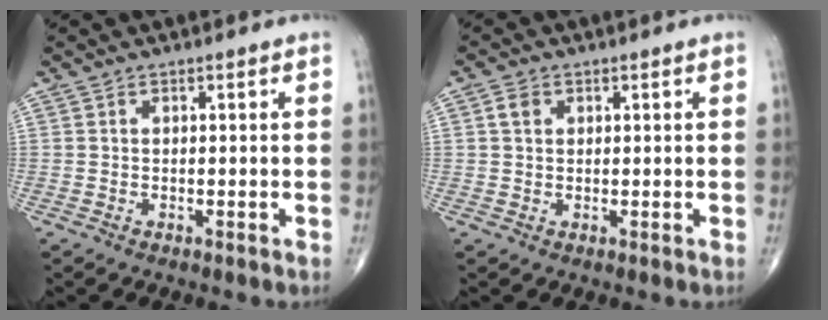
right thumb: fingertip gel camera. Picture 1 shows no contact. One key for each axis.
{"total": 2.2, "fx": 0.7, "fy": 1.7, "fz": 1.2, "tx": -0.020, "ty": 0.003, "tz": 0.013}